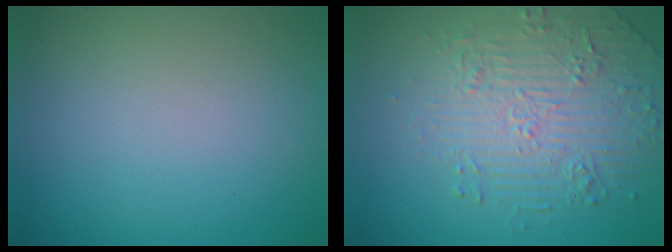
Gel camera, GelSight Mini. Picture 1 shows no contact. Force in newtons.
{"total": 4.6, "press": 4.0, "slide": 2.3}